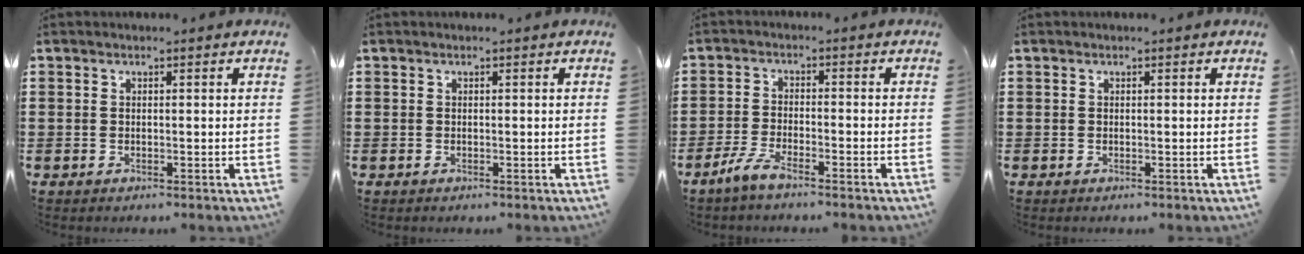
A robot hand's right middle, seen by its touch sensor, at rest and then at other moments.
{"total": 0.0}
{"total": 3.9, "force": [-3.2, 0.5, 2.3], "torque": [-0.058, -0.001, -0.066]}
{"total": 0.0}